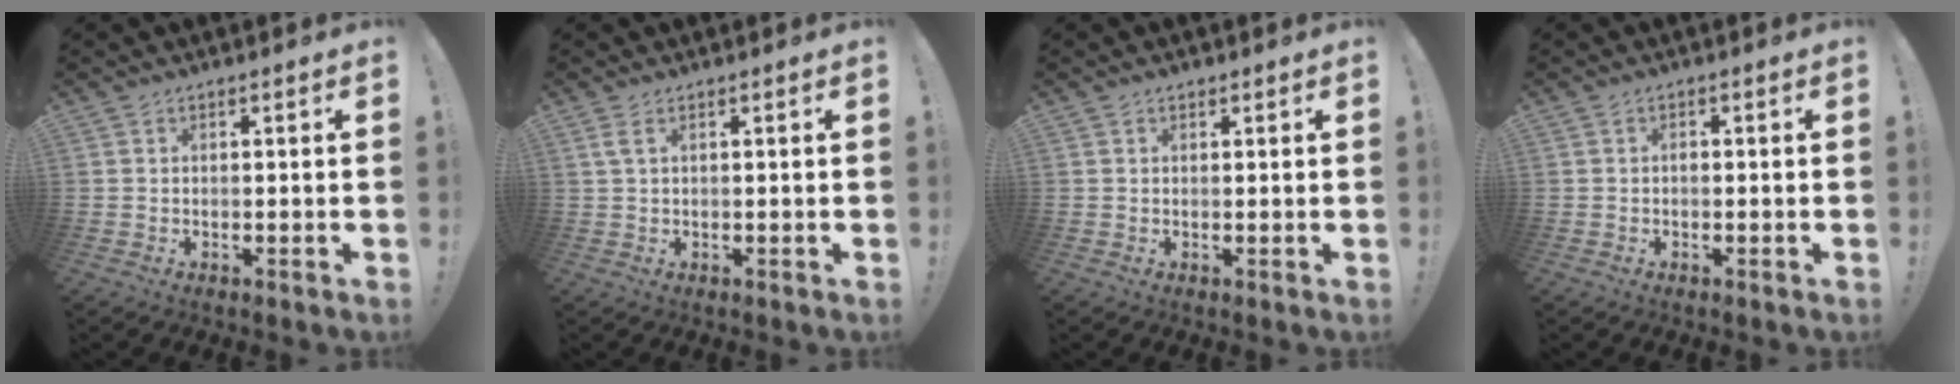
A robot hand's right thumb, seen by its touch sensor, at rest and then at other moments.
{"total": 2.1, "force": [1.0, 0.5, 1.7], "torque": [-0.036, 0.002, 0.017]}
{"total": 0.8, "force": [0.6, 0.5, 0.1], "torque": [-0.002, 0.000, 0.012]}
{"total": 0.8, "force": [-0.5, 0.4, 0.4], "torque": [-0.016, 0.005, -0.008]}